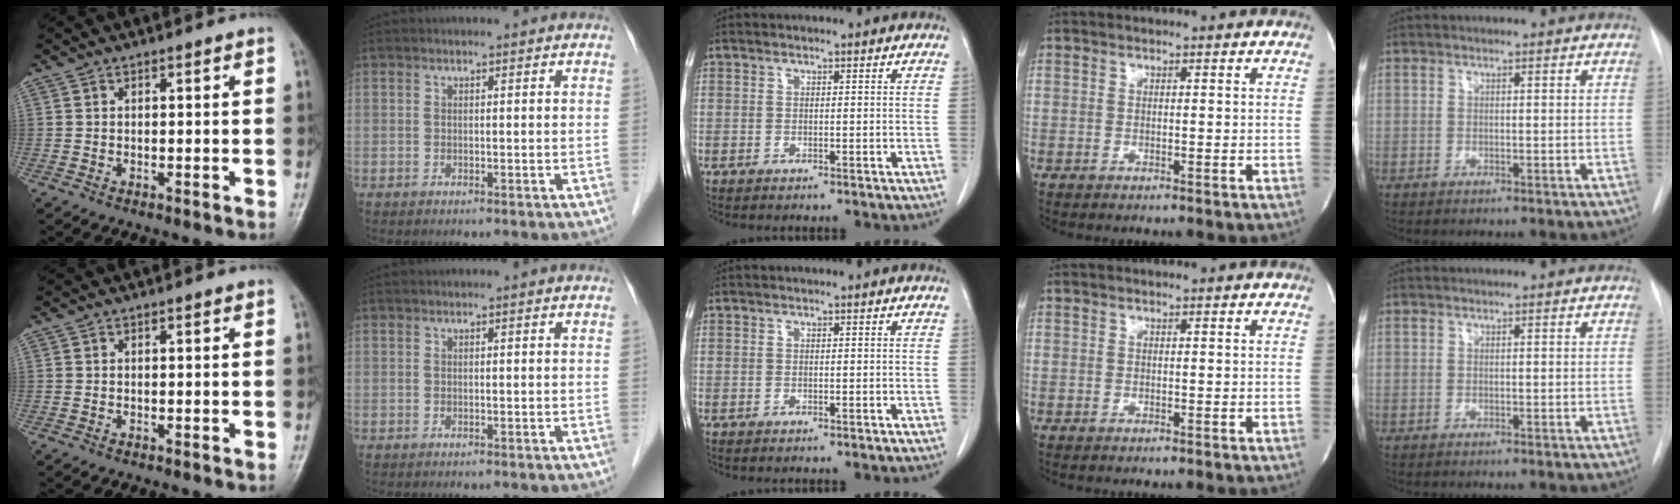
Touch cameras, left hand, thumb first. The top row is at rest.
{}